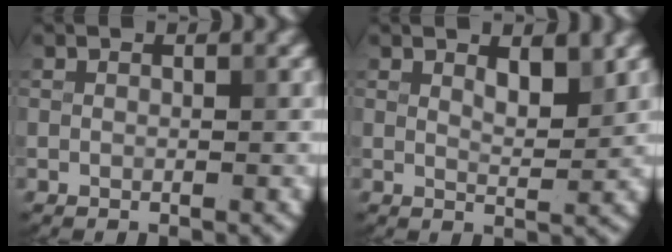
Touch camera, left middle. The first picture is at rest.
{"total": 2.2, "force": [1.4, 0.6, 1.6], "torque": [-0.024, -0.006, 0.026]}